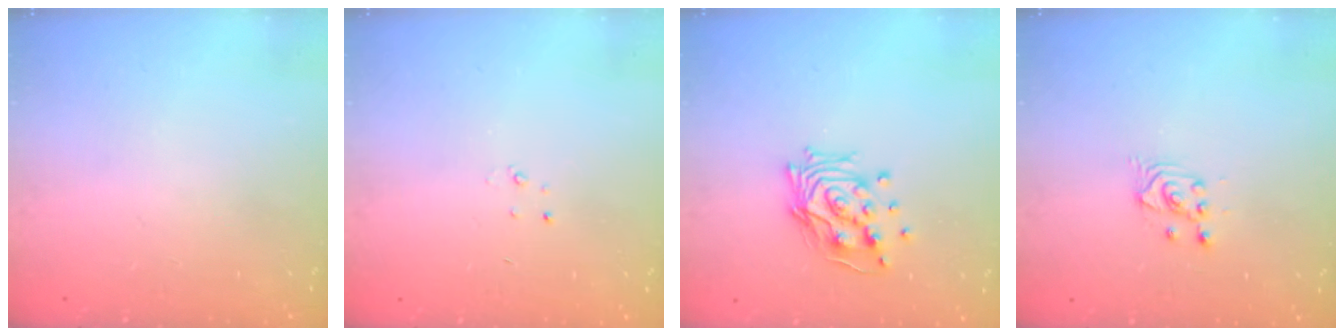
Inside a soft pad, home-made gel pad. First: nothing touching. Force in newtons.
{"total": 2.3, "press": 2.3, "slide": 0.3}
{"total": 12.9, "press": 12.8, "slide": 1.1}
{"total": 2.7, "press": 2.7, "slide": 0.2}